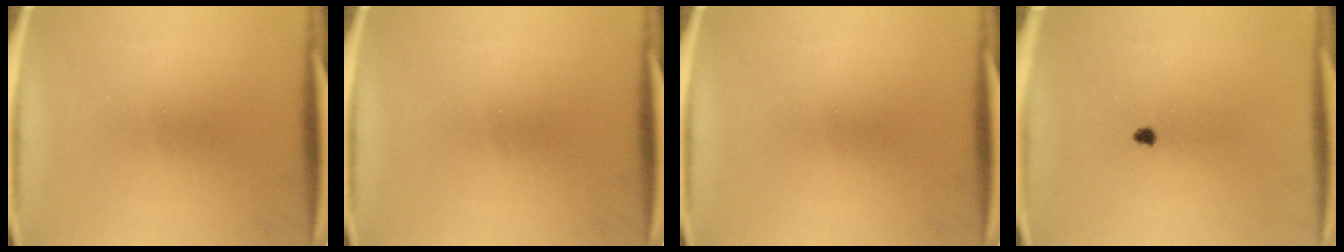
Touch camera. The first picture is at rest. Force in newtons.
{"total": 0.0}
{"total": 0.0}
{"total": 1.0}